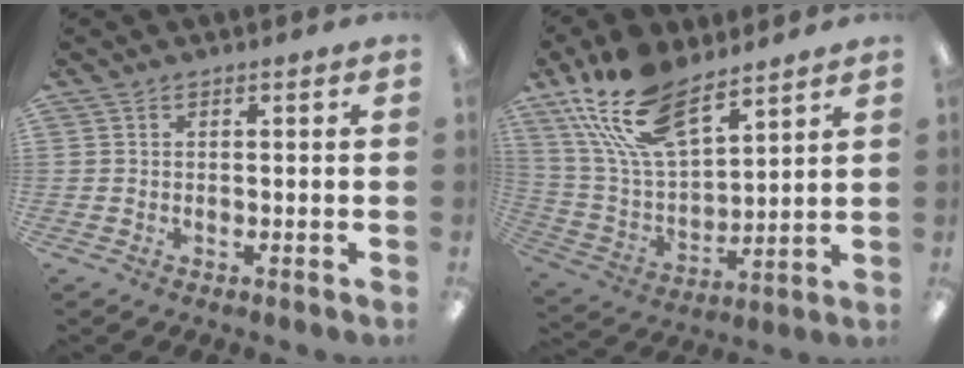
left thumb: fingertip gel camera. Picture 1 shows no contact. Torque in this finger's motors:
{"motor_torque": [0.48, 0.01, 1.46, -1.31, 0.50]}